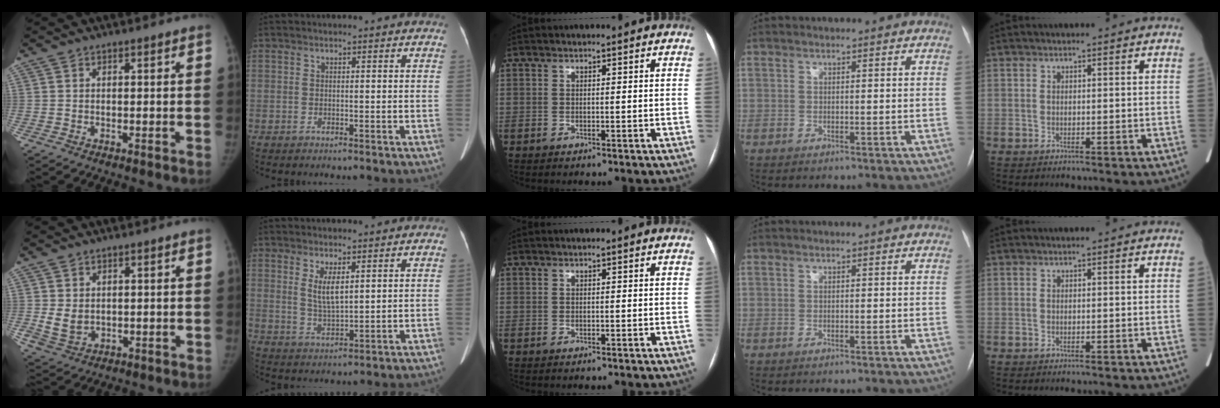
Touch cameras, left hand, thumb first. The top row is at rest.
{"thumb": {"total": 4.3, "force": [0.2, 3.6, 2.3], "torque": [-0.033, -0.012, 0.019]}, "index": {"total": 4.1, "force": [1.7, 1.1, 3.5], "torque": [-0.072, -0.008, 0.041]}}